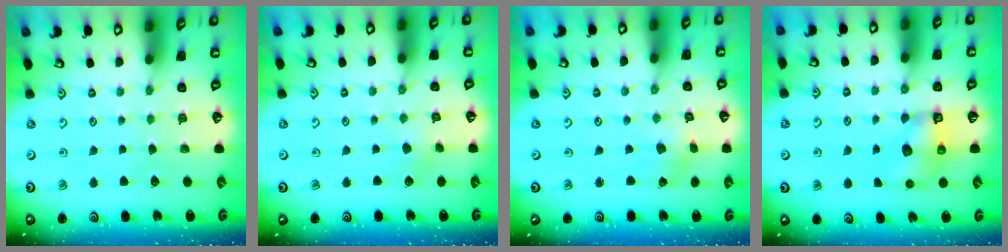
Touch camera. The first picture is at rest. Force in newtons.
{"total": 1.8, "press": 1.7, "slide": 0.2}
{"total": 1.8, "press": 1.7, "slide": 0.3}
{"total": 6.8, "press": 6.8, "slide": 0.2}